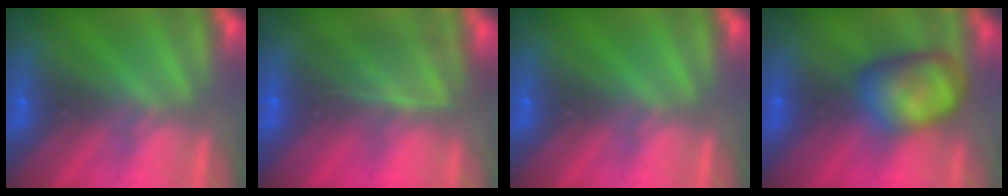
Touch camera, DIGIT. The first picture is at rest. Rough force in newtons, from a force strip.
{"total": 9.4}
{"total": 0.0}
{"total": 8.5}